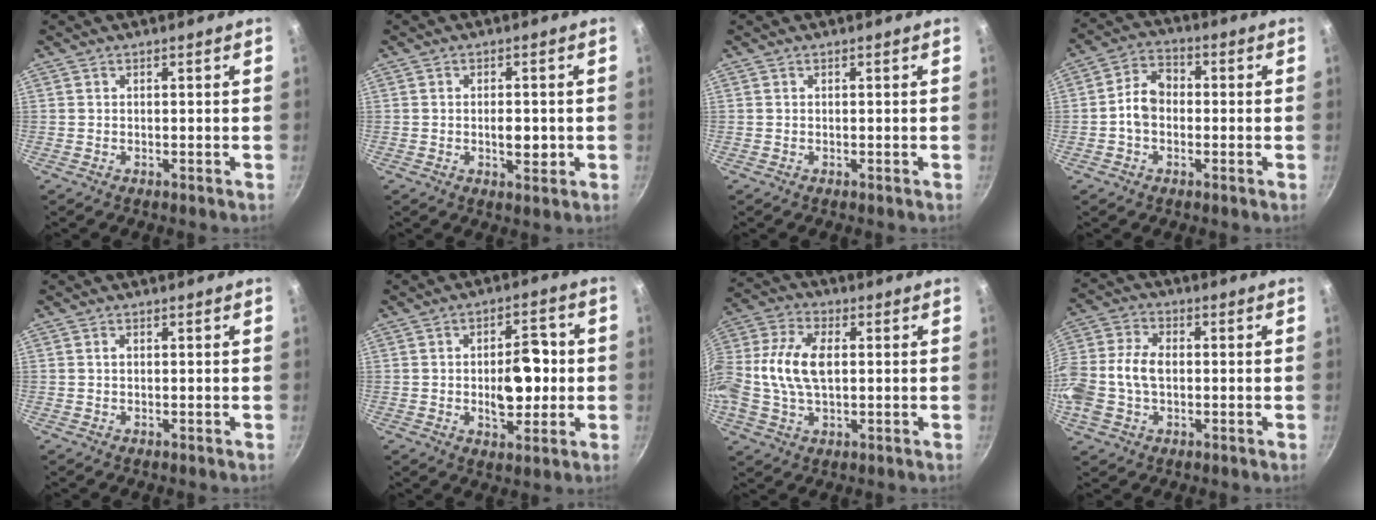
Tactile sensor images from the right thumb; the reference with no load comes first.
{"total": 3.9, "force": [-0.5, 2.0, 3.3], "torque": [-0.038, -0.001, -0.007]}
{"total": 0.0}
{"total": 6.8, "force": [-0.8, 5.1, 4.5], "torque": [-0.057, 0.025, -0.027]}
{"total": 0.8, "force": [0.1, 0.5, 0.5], "torque": [-0.010, 0.003, 0.002]}
{"total": 10.5, "force": [-0.7, 6.0, 8.5], "torque": [-0.089, 0.014, -0.009]}
{"total": 12.9, "force": [0.6, 7.5, 10.5], "torque": [-0.213, 0.025, -0.004]}
{"total": 13.0, "force": [-1.0, 9.0, 9.4], "torque": [-0.197, 0.026, -0.028]}